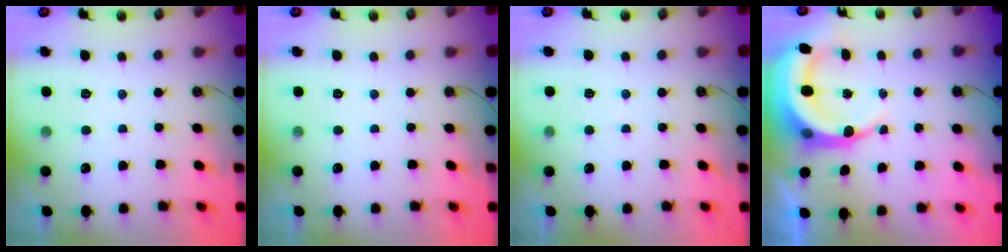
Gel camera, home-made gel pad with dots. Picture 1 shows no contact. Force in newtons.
{"total": 0.0}
{"total": 1.8, "press": 1.7, "slide": 0.1}
{"total": 10.0, "press": 9.7, "slide": 2.0}